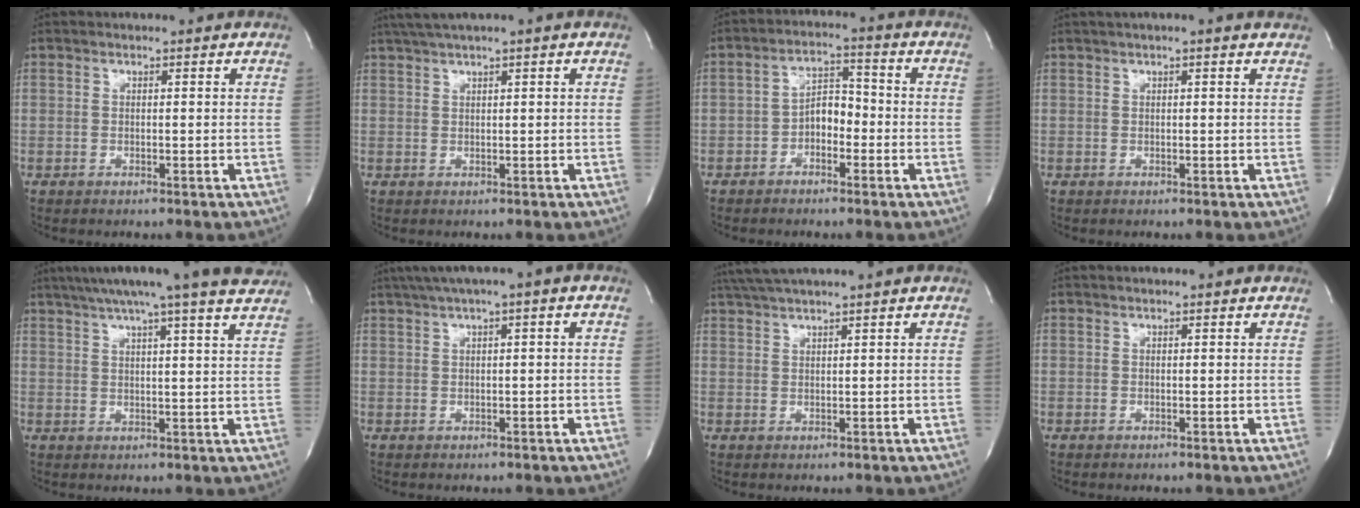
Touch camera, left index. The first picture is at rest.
{"total": 3.7, "force": [2.4, -0.5, 2.7], "torque": [-0.061, 0.015, 0.048]}
{"total": 4.8, "force": [-1.9, 2.7, 3.5], "torque": [-0.061, 0.018, -0.037]}
{"total": 3.5, "force": [2.7, 0.1, 2.2], "torque": [-0.032, 0.026, 0.033]}
{"total": 18.6, "force": [15.8, -0.6, 9.7], "torque": [-0.164, 0.006, 0.202]}
{"total": 5.0, "force": [2.2, 0.2, 4.5], "torque": [-0.085, 0.026, 0.038]}
{"total": 4.6, "force": [3.8, -1.3, 2.2], "torque": [-0.046, 0.016, 0.076]}
{"total": 0.8, "force": [0.8, 0.0, 0.2], "torque": [-0.007, 0.004, 0.009]}